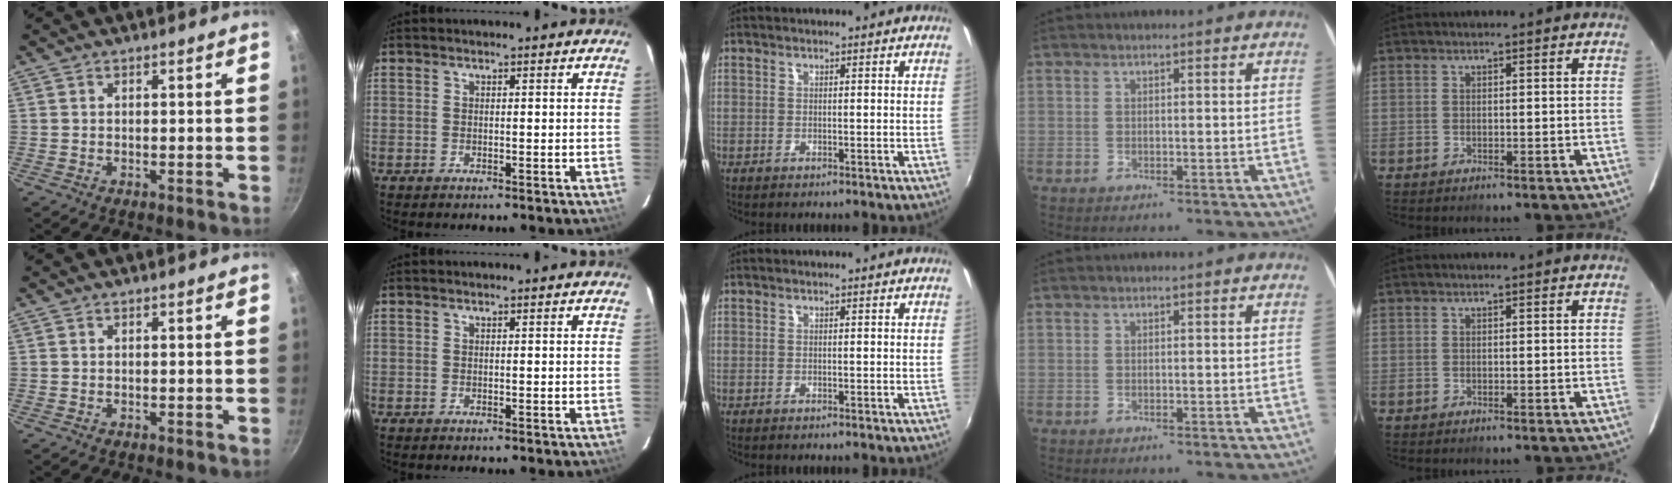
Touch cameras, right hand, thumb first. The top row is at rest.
{}